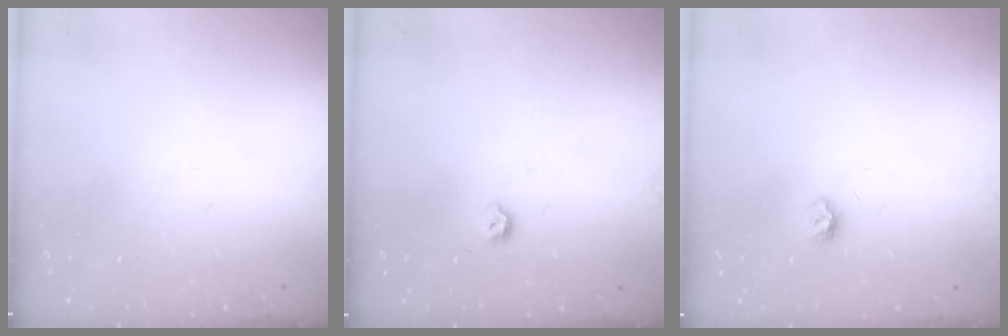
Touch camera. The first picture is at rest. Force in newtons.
{"total": 3.4, "press": 3.3, "slide": 0.6}
{"total": 4.6, "press": 4.6, "slide": 0.5}